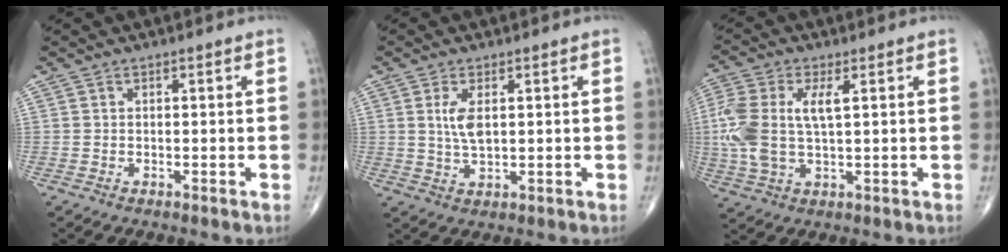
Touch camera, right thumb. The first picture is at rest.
{"total": 4.5, "force": [1.1, 1.9, 3.9], "torque": [-0.077, -0.009, 0.025]}
{"total": 12.2, "force": [1.8, 5.8, 10.6], "torque": [-0.266, 0.011, 0.040]}